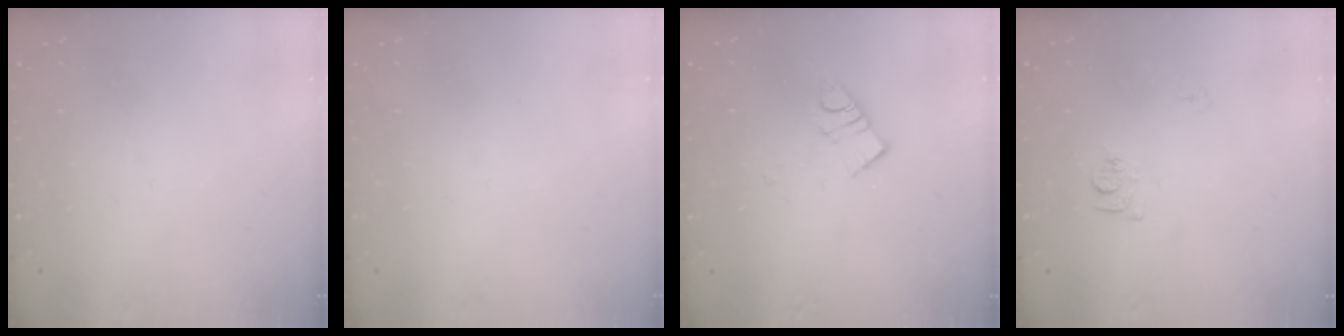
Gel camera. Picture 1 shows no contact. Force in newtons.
{"total": 1.6, "press": 1.5, "slide": 0.1}
{"total": 5.9, "press": 5.9, "slide": 0.5}
{"total": 6.2, "press": 6.2, "slide": 0.8}